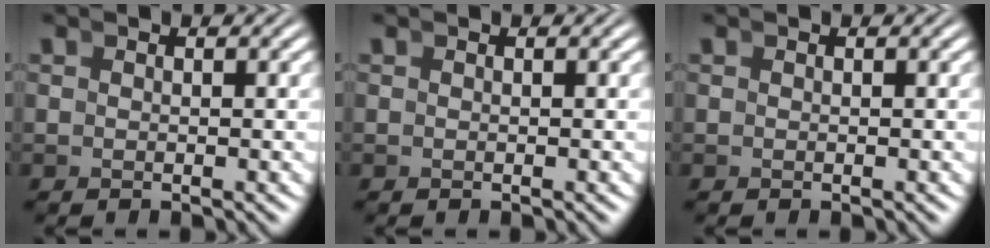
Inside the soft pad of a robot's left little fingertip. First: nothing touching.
{"total": 0.0}
{"total": 0.0}